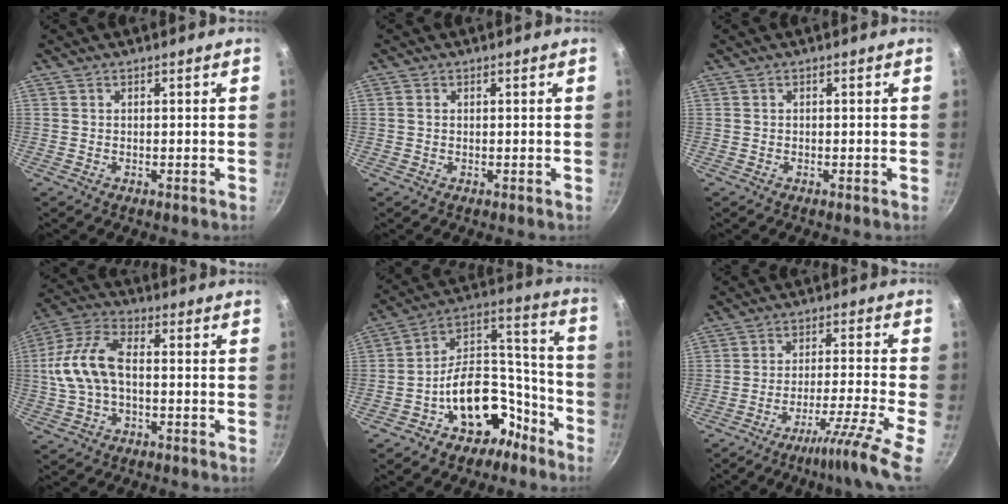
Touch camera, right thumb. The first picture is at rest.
{"total": 0.9, "force": [0.1, 0.7, 0.5], "torque": [-0.009, 0.003, 0.000]}
{"total": 0.0}
{"total": 11.9, "force": [-0.5, 6.5, 10.0], "torque": [-0.200, 0.034, -0.022]}
{"total": 16.9, "force": [-9.0, 11.1, 9.1], "torque": [-0.081, 0.108, -0.135]}
{"total": 9.8, "force": [-7.1, -1.4, 6.6], "torque": [-0.115, 0.039, -0.119]}